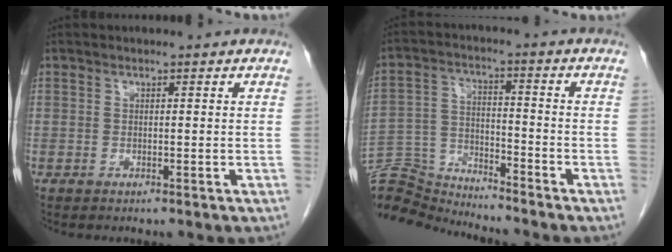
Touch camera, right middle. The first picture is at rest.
{"total": 11.2, "force": [-11.1, -0.5, -0.4], "torque": [0.005, 0.025, -0.214]}